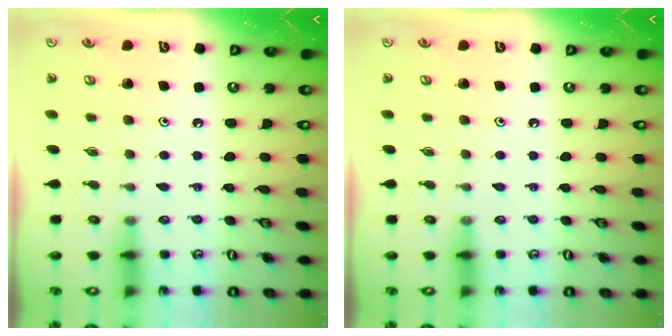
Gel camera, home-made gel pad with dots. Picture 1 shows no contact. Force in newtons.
{"total": 0.0}